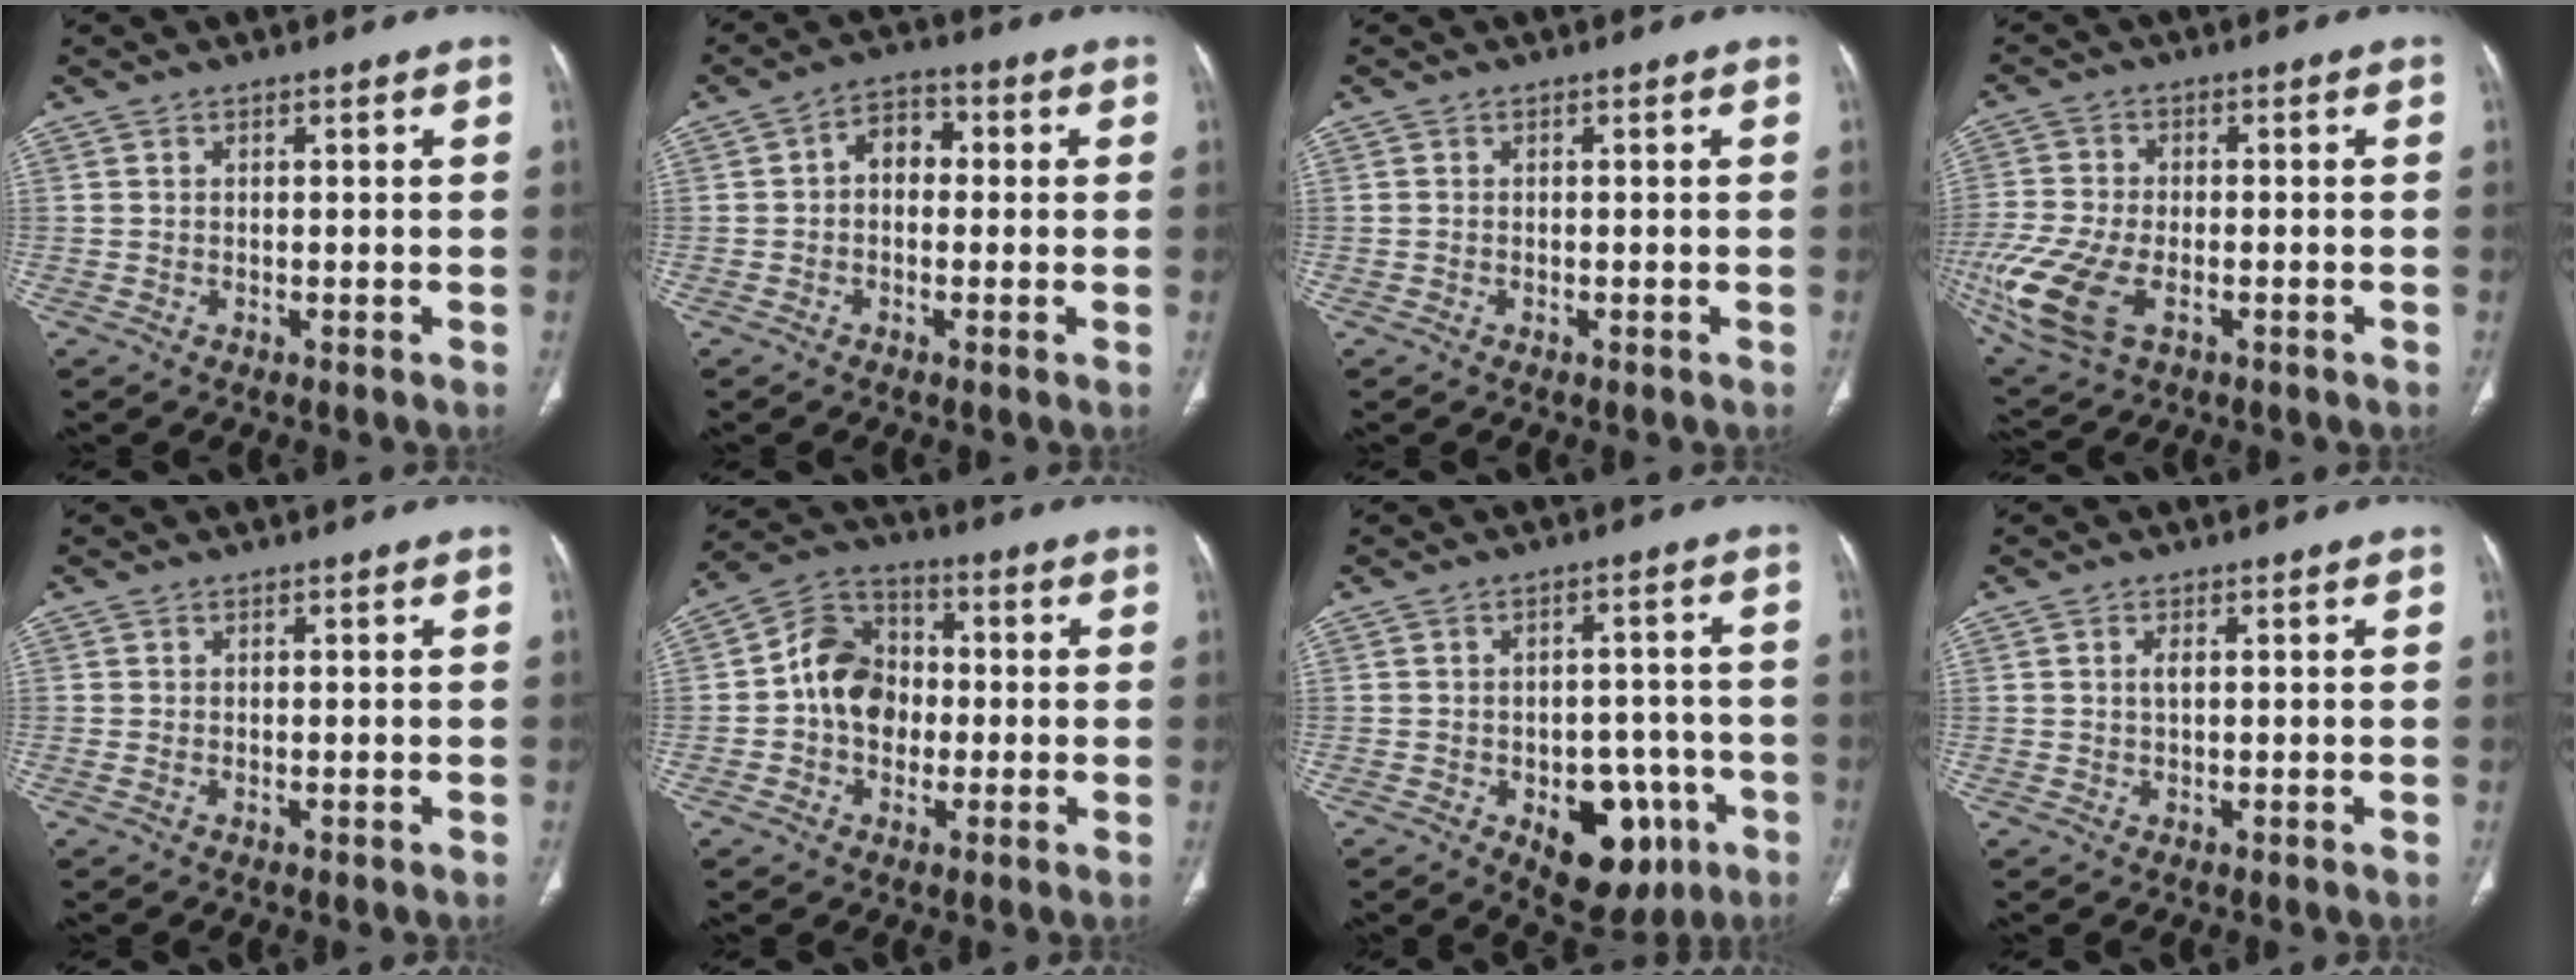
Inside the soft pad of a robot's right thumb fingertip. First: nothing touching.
{"total": 5.4, "force": [0.2, 3.9, 3.7], "torque": [-0.036, 0.020, -0.011]}
{"total": 0.0}
{"total": 15.4, "force": [-5.2, 8.5, 11.7], "torque": [-0.285, -0.009, -0.090]}
{"total": 0.6, "force": [-0.2, 0.4, 0.5], "torque": [-0.016, 0.000, -0.001]}
{"total": 11.0, "force": [-0.7, 8.9, 6.4], "torque": [-0.086, 0.033, -0.024]}
{"total": 13.4, "force": [-5.4, 8.0, 9.3], "torque": [-0.083, 0.030, -0.061]}
{"total": 1.5, "force": [0.3, 0.7, 1.2], "torque": [-0.026, 0.004, 0.006]}